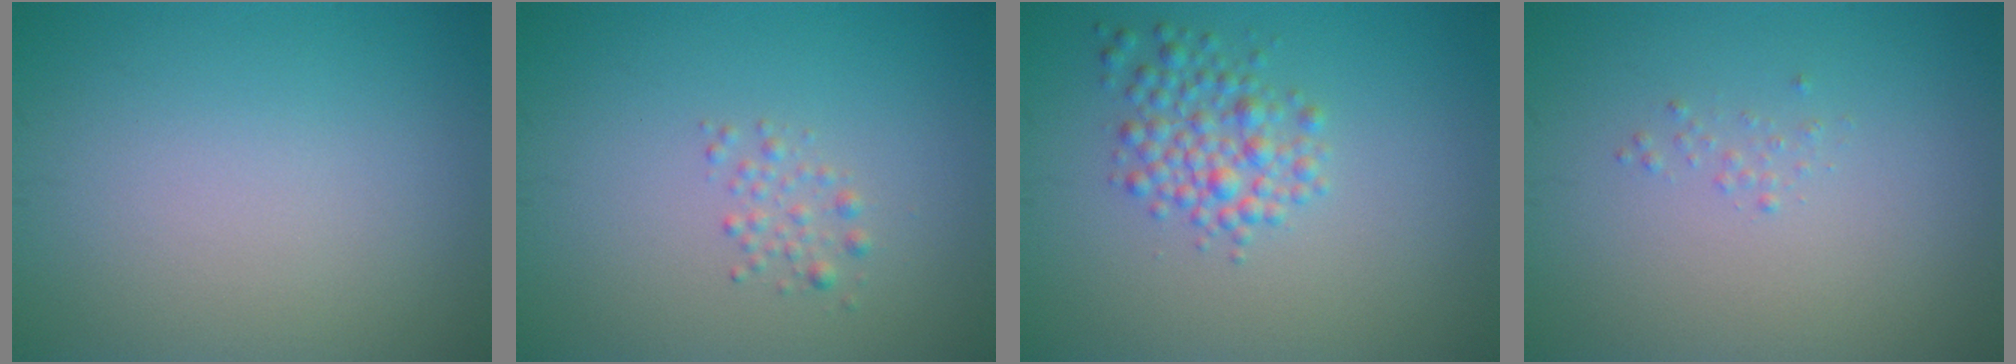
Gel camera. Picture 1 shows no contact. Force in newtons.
{"total": 1.2, "press": 1.2, "slide": 0.0}
{"total": 3.1, "press": 3.1, "slide": 0.1}
{"total": 0.5, "press": 0.5, "slide": 0.0}